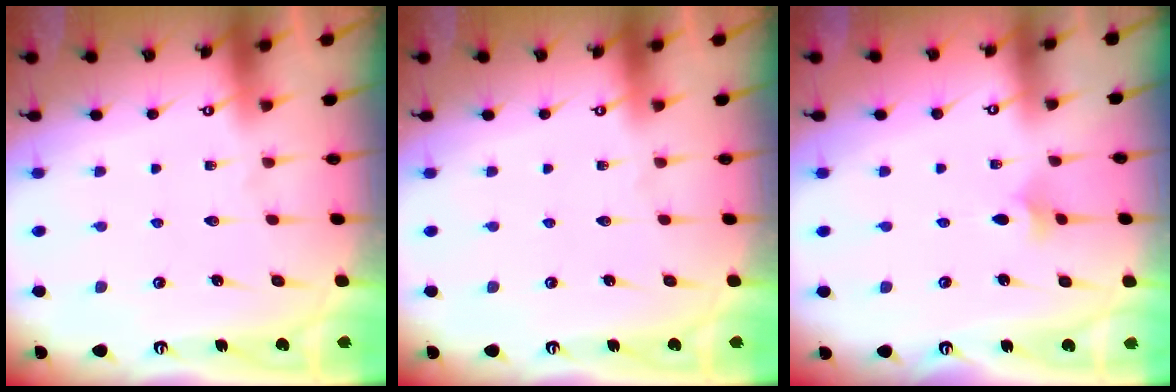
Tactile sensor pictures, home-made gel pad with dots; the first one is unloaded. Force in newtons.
{"total": 0.0}
{"total": 2.3, "press": 2.2, "slide": 0.6}